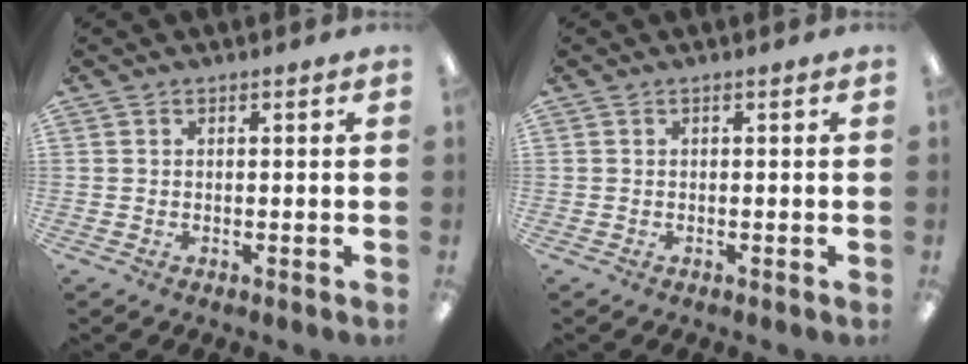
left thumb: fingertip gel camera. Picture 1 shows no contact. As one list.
[{"total": 0.0}]